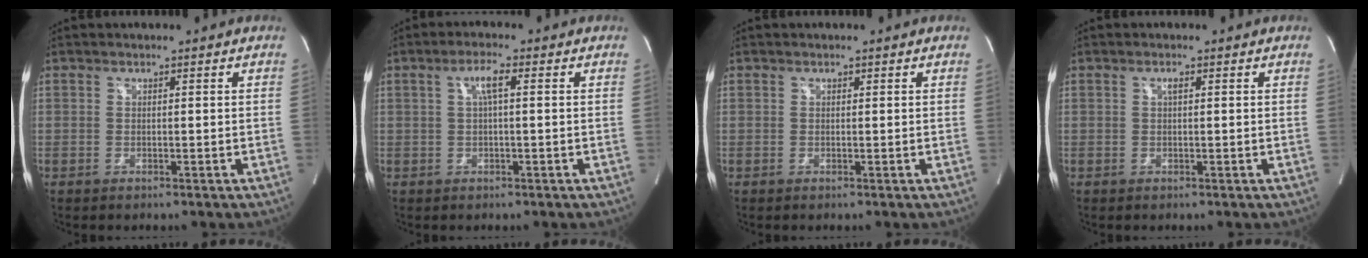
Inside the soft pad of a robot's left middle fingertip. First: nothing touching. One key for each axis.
{"total": 3.1, "fx": 0.8, "fy": 0.3, "fz": 3.0, "tx": -0.061, "ty": 0.006, "tz": 0.015}
{"total": 0.0}
{"total": 0.8, "fx": 0.3, "fy": 0.0, "fz": 0.7, "tx": -0.020, "ty": 0.000, "tz": 0.006}